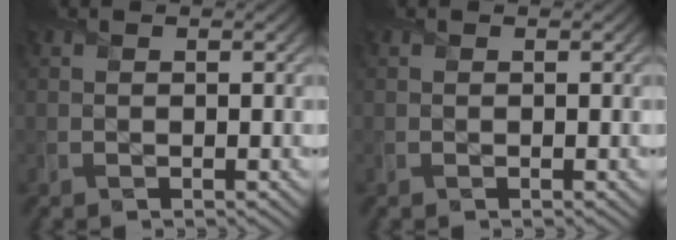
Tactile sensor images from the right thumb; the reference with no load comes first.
{"total": 0.0}